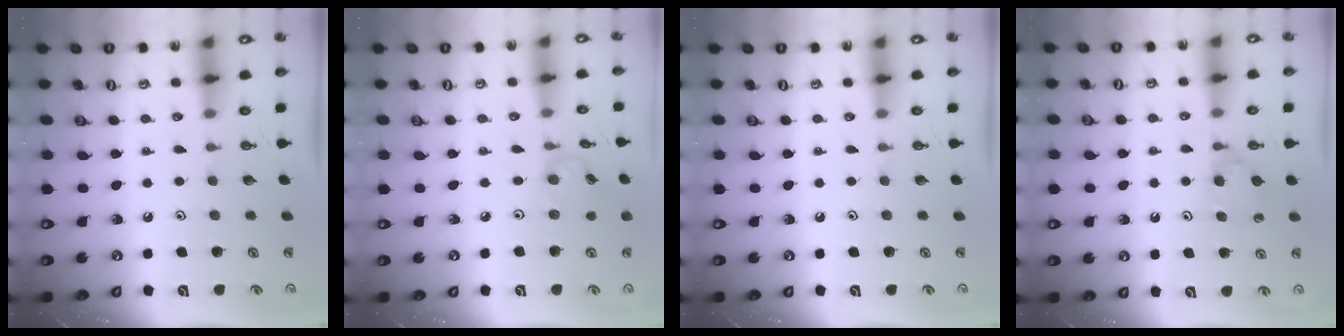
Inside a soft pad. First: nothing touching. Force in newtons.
{"total": 3.1, "press": 3.1, "slide": 0.5}
{"total": 0.0}
{"total": 5.2, "press": 5.1, "slide": 0.7}